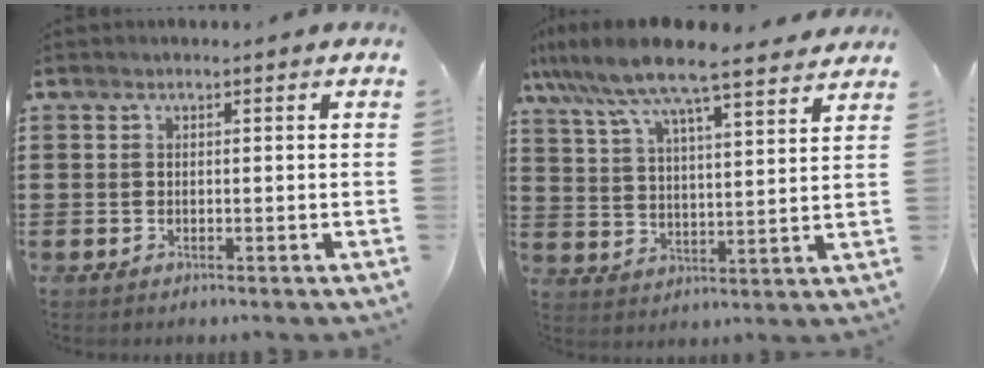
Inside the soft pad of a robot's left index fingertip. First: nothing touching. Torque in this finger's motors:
{"motor_torque": [2.14, 0.00, 0.93, 0.21]}